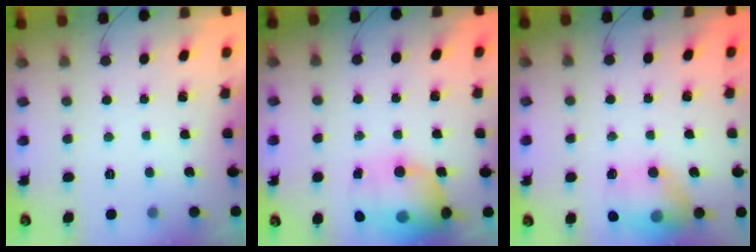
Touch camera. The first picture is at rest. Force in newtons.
{"total": 16.7, "press": 16.2, "slide": 3.9}
{"total": 16.3, "press": 16.2, "slide": 1.3}